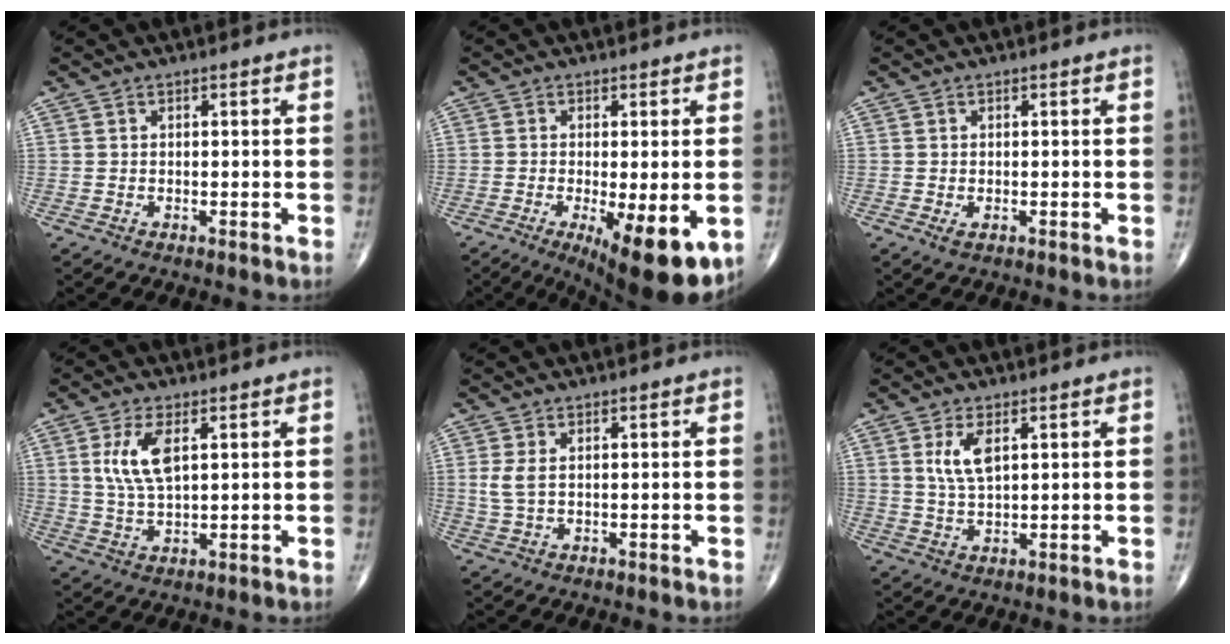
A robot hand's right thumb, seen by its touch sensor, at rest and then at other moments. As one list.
[{"total": 13.1, "force": [-4.6, 3.9, 11.7], "torque": [-0.147, -0.021, -0.058]}, {"total": 1.1, "force": [-0.3, 0.6, 0.9], "torque": [-0.016, -0.004, -0.004]}, {"total": 7.6, "force": [2.3, 3.3, 6.4], "torque": [-0.133, -0.007, 0.050]}, {"total": 2.7, "force": [0.5, 1.3, 2.3], "torque": [-0.061, 0.004, 0.017]}, {"total": 5.3, "force": [1.9, 2.3, 4.4], "torque": [-0.087, -0.008, 0.042]}]